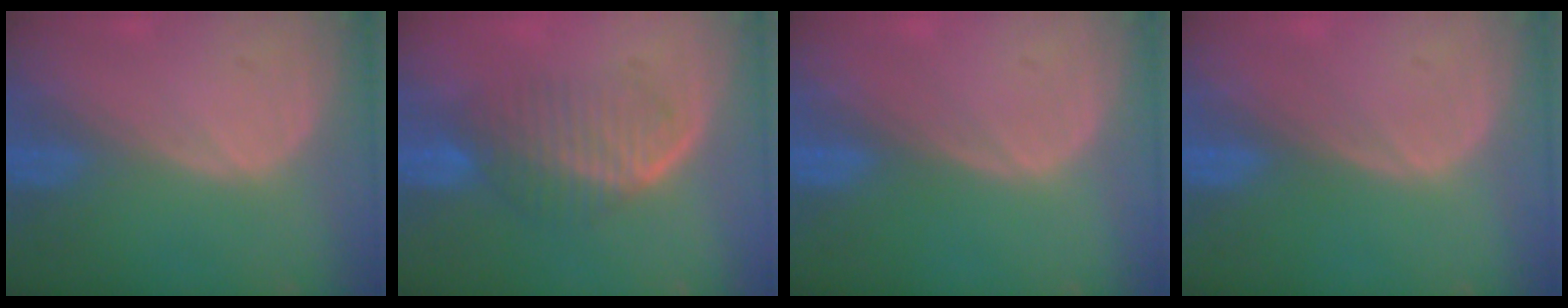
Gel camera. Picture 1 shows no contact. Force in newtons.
{"total": 6.2, "press": 6.1, "slide": 1.0}
{"total": 0.0}
{"total": 0.0}